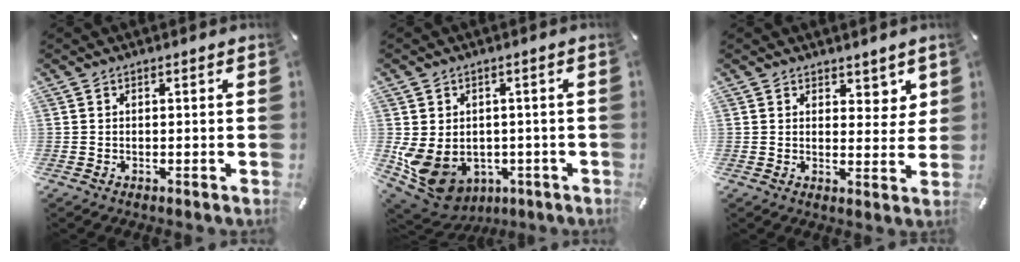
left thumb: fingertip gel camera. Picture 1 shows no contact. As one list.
[{"total": 9.0, "force": [-2.1, 7.7, 4.0], "torque": [-0.102, -0.012, -0.038]}, {"total": 4.3, "force": [2.9, 2.8, 1.3], "torque": [0.006, -0.022, 0.045]}]